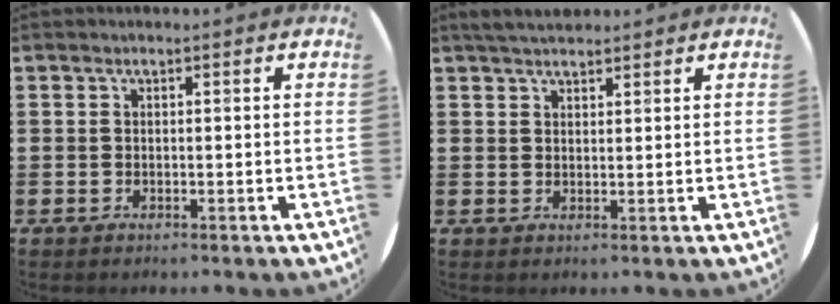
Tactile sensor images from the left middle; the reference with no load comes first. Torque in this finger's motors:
{"motor_torque": [0.53, -0.50, 0.04, 0.00]}